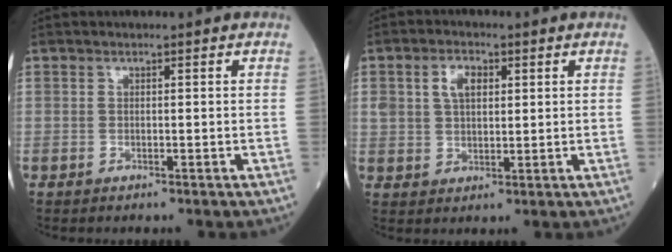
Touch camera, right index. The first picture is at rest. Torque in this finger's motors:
{"motor_torque": [0.18, 0.12, 0.09, 0.06]}